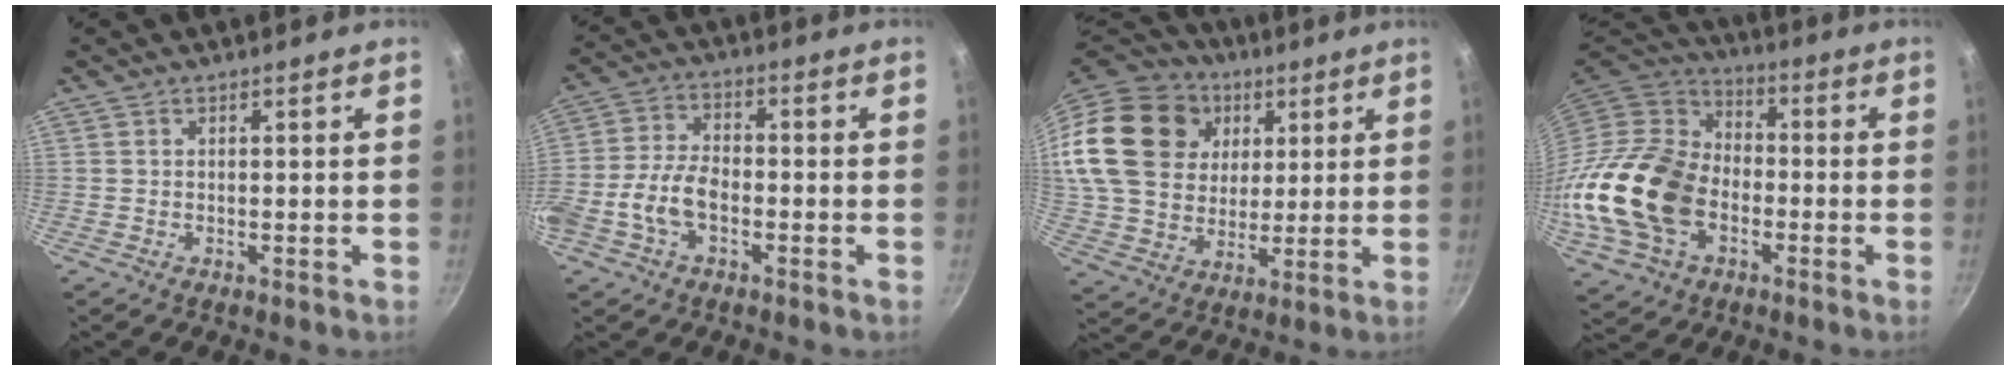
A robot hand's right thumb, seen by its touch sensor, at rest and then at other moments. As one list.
[{"total": 8.7, "force": [-2.9, 5.1, 6.4], "torque": [-0.122, 0.031, -0.065]}, {"total": 29.5, "force": [9.5, 23.0, 15.8], "torque": [-0.323, 0.023, 0.183]}, {"total": 21.7, "force": [-5.2, 15.6, 14.1], "torque": [-0.270, 0.039, -0.099]}]